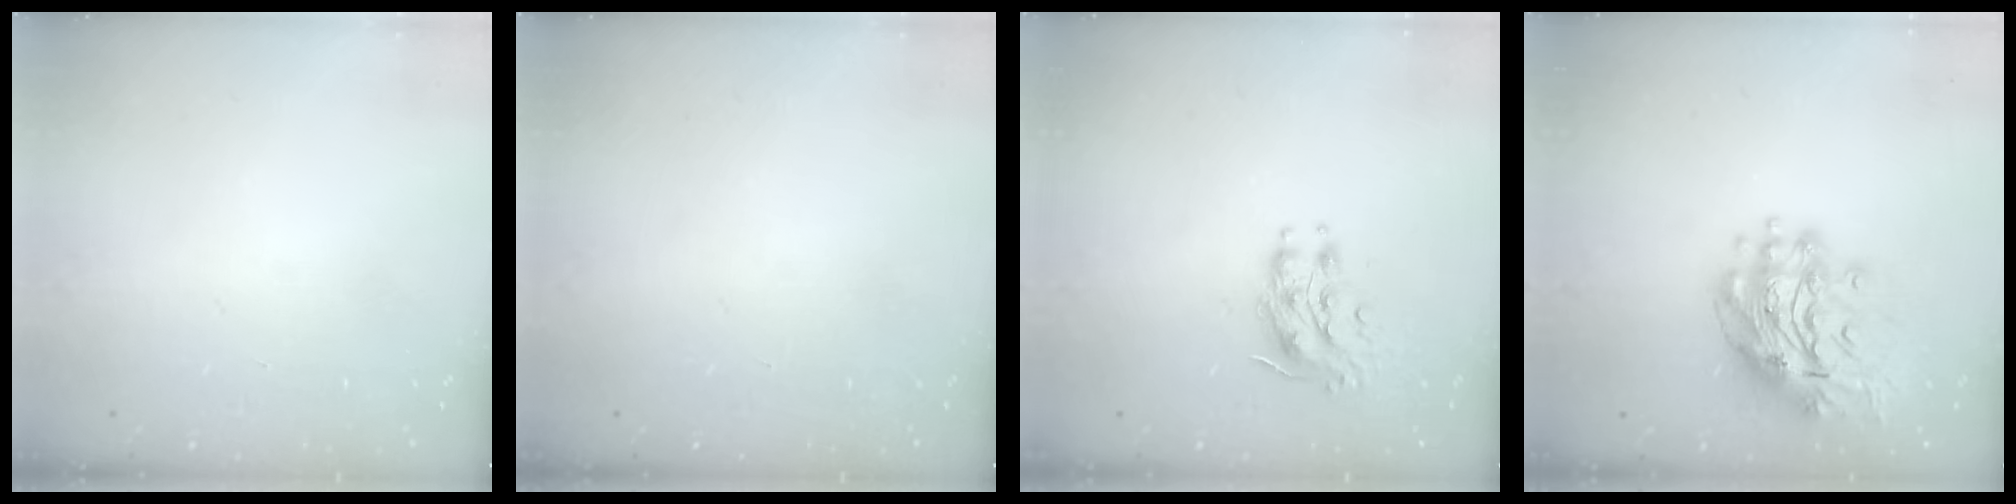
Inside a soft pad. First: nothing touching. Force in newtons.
{"total": 0.0}
{"total": 8.7, "press": 8.7, "slide": 0.5}
{"total": 14.3, "press": 14.2, "slide": 1.9}